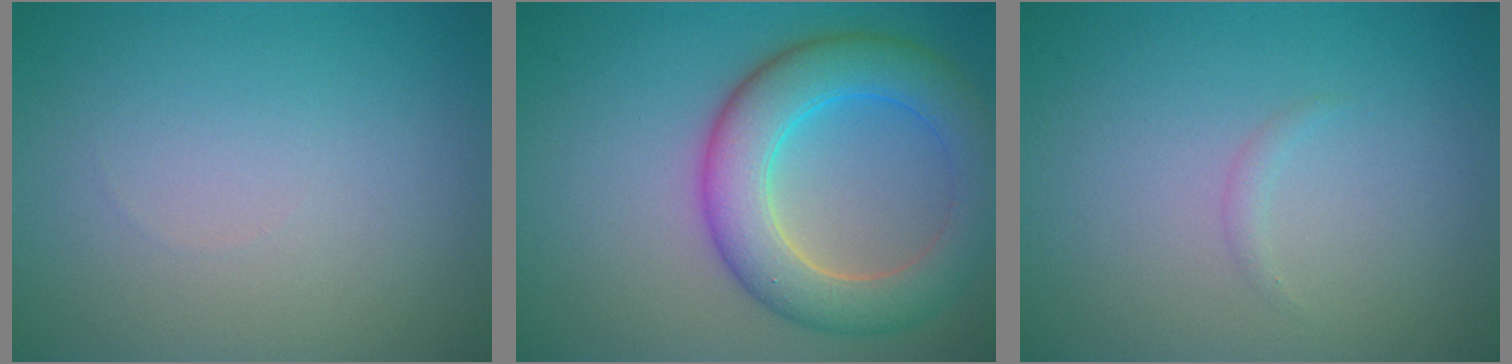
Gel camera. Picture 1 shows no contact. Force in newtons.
{"total": 7.4, "press": 7.4, "slide": 0.2}
{"total": 0.6, "press": 0.6, "slide": 0.0}